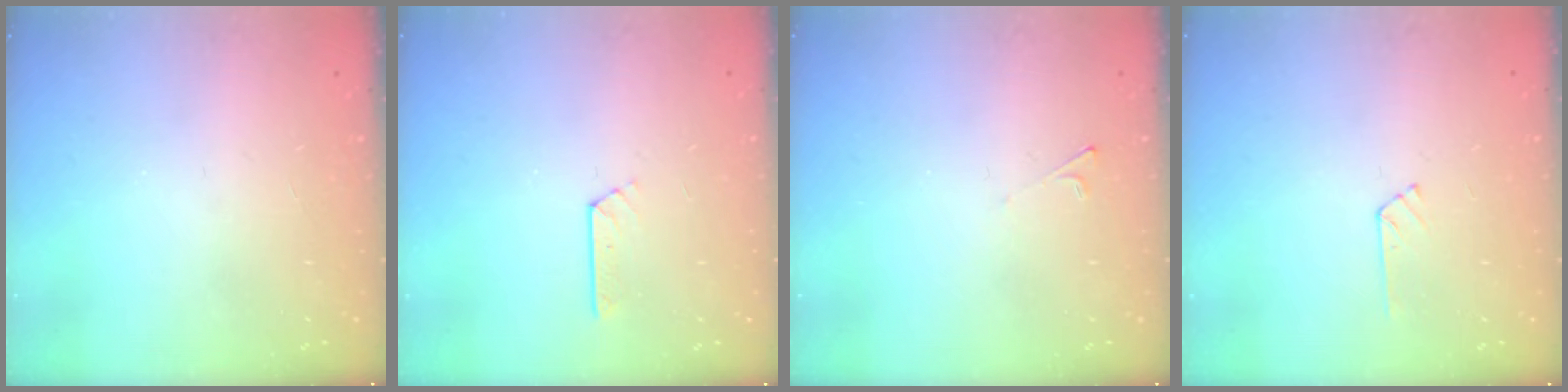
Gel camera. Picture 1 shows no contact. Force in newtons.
{"total": 2.6, "press": 2.6, "slide": 0.3}
{"total": 1.9, "press": 1.9, "slide": 0.4}
{"total": 2.8, "press": 2.8, "slide": 0.3}